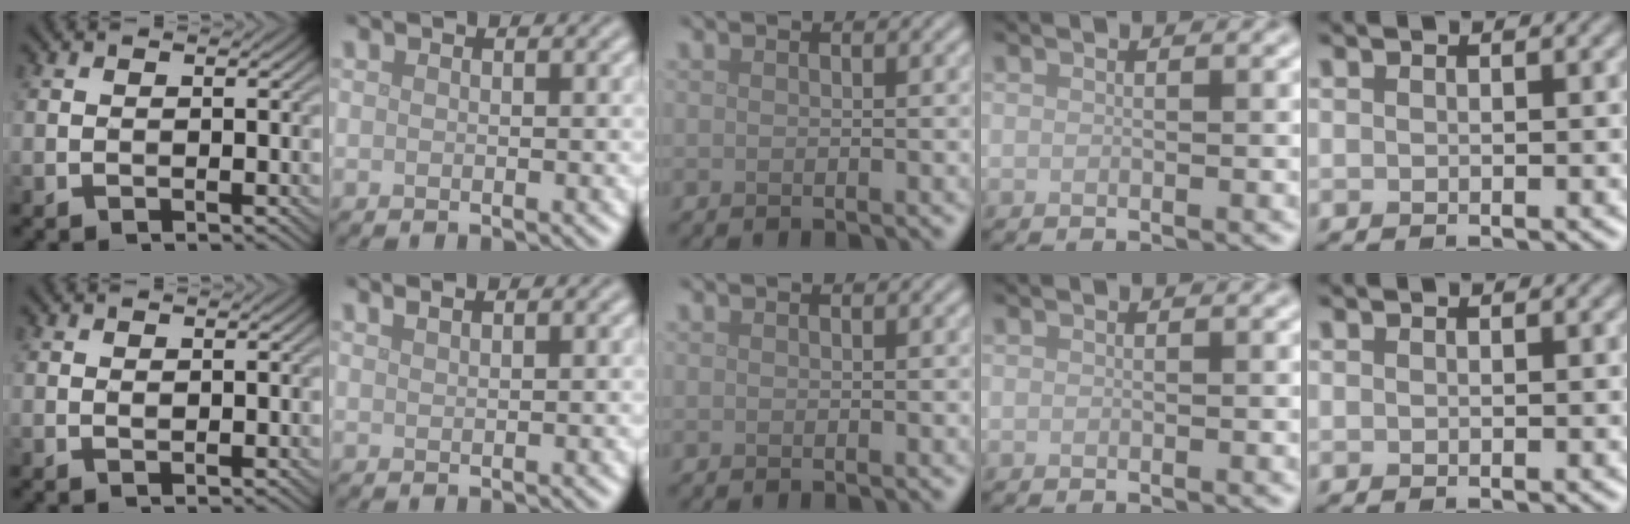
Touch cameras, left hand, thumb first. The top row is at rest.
{"thumb": {"total": 0.5, "force": [0.3, 0.2, 0.4], "torque": [-0.008, -0.002, 0.005]}, "index": {"total": 1.0, "force": [0.8, 0.3, 0.5], "torque": [-0.002, 0.002, 0.009]}}